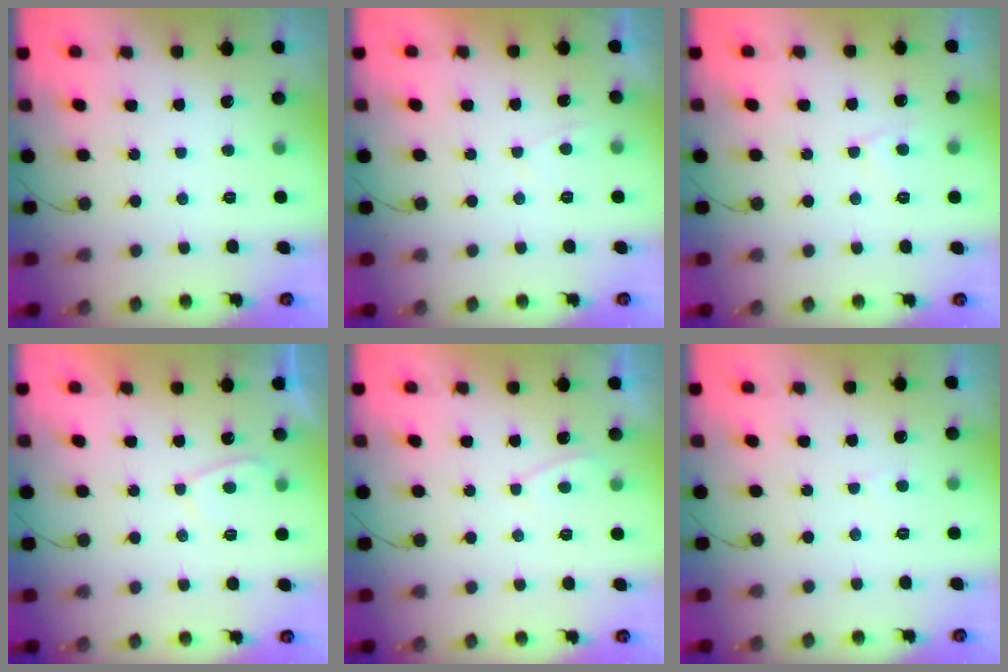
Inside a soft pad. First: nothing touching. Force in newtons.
{"total": 0.9, "press": 0.7, "slide": 0.5}
{"total": 4.4, "press": 4.4, "slide": 0.5}
{"total": 2.7, "press": 2.6, "slide": 0.8}
{"total": 2.9, "press": 2.9, "slide": 0.3}
{"total": 2.4, "press": 2.4, "slide": 0.2}